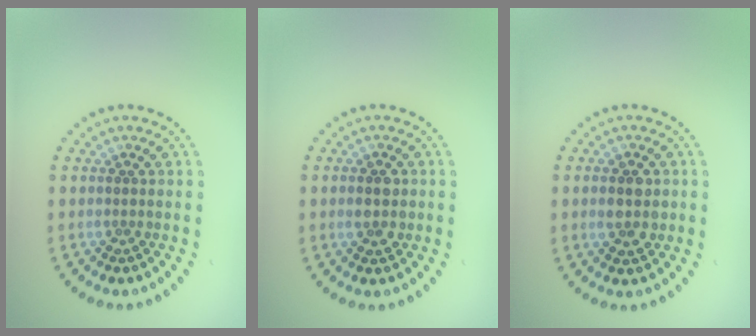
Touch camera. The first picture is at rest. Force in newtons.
{"total": 2.6, "press": 2.6, "slide": 0.1}
{"total": 2.7, "press": 2.6, "slide": 0.3}